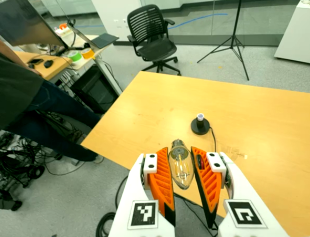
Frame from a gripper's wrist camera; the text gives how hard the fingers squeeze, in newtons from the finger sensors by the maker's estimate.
{"total": 11.0, "left": 10.3, "right": 11.6}